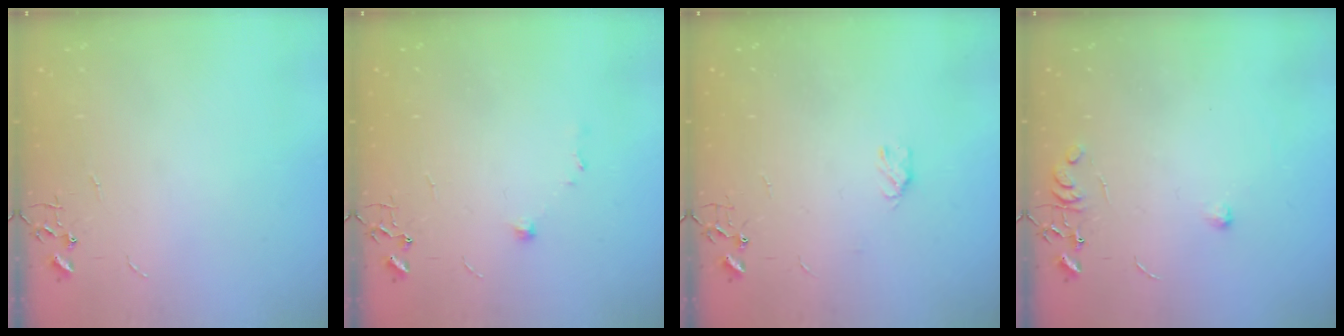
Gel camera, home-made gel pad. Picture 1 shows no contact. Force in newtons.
{"total": 5.6, "press": 5.2, "slide": 1.9}
{"total": 2.5, "press": 2.5, "slide": 0.5}
{"total": 6.9, "press": 6.8, "slide": 0.9}